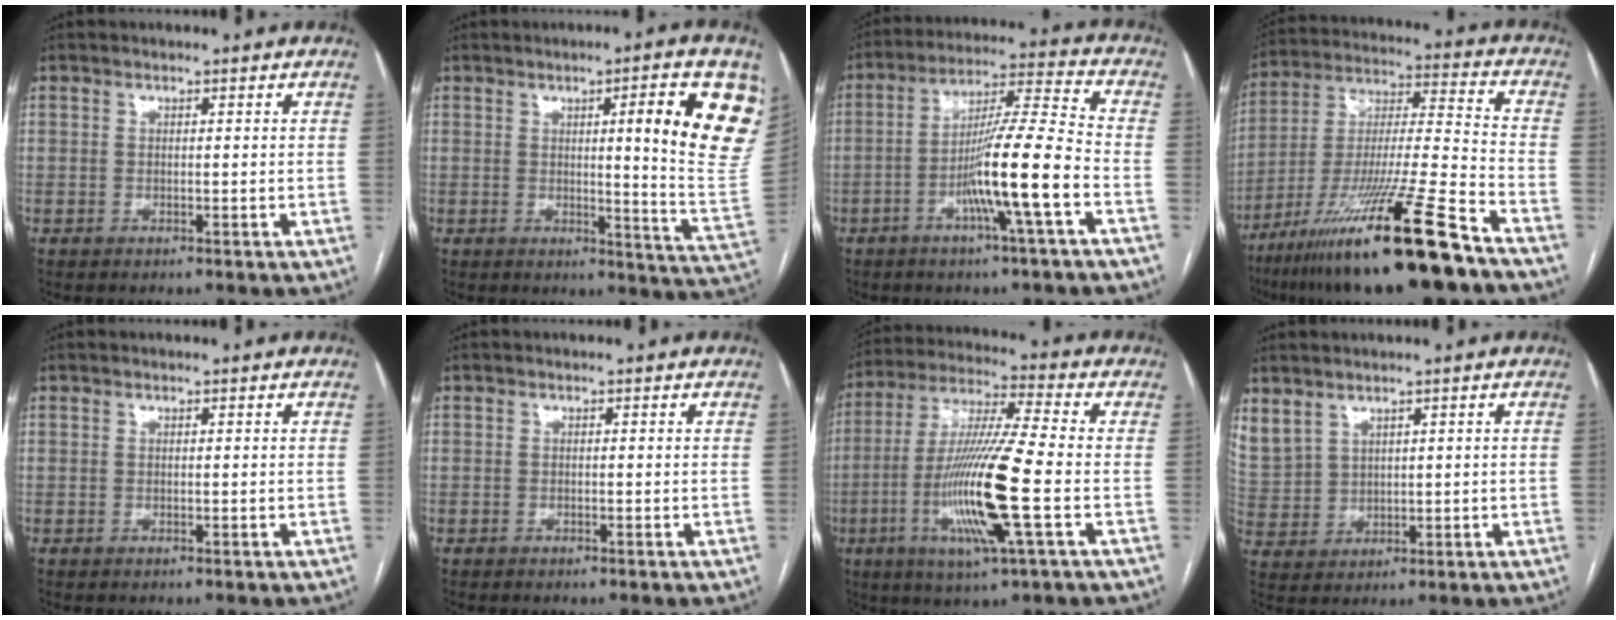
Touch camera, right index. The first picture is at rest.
{"total": 15.6, "force": [5.8, 0.5, 14.5], "torque": [-0.152, -0.026, 0.064]}
{"total": 12.6, "force": [-4.5, -0.9, 11.8], "torque": [-0.209, 0.003, -0.082]}
{"total": 22.5, "force": [-15.0, 0.3, 16.8], "torque": [-0.295, -0.043, -0.268]}
{"total": 0.0}
{"total": 0.0}
{"total": 16.3, "force": [-4.1, 0.3, 15.8], "torque": [-0.322, -0.014, -0.081]}
{"total": 11.4, "force": [6.1, 8.4, 4.7], "torque": [-0.157, 0.023, 0.151]}